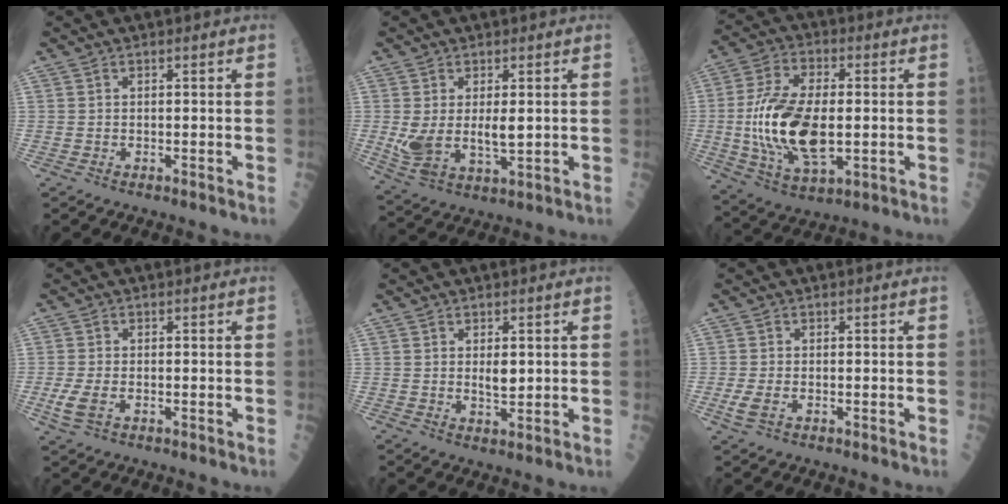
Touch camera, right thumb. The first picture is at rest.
{"total": 8.6, "force": [0.6, 4.3, 7.5], "torque": [-0.142, -0.014, 0.026]}
{"total": 18.4, "force": [-1.3, 8.9, 16.0], "torque": [-0.315, -0.006, -0.017]}
{"total": 4.1, "force": [-1.1, 2.3, 3.2], "torque": [-0.078, -0.003, -0.021]}
{"total": 2.9, "force": [0.6, 1.3, 2.6], "torque": [-0.037, -0.008, 0.012]}
{"total": 2.8, "force": [-0.8, 1.5, 2.3], "torque": [-0.056, -0.003, -0.018]}